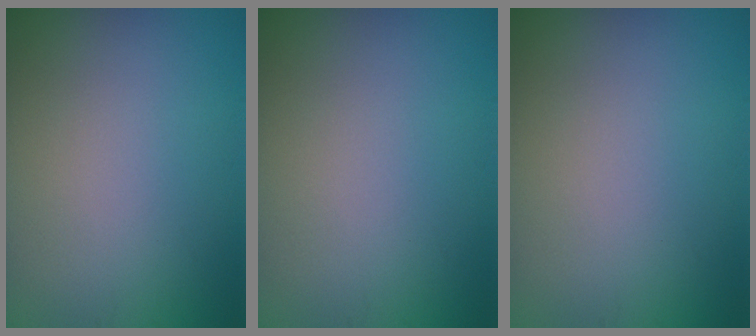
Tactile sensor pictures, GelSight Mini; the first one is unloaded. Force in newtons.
{"total": 0.0}
{"total": 0.0}